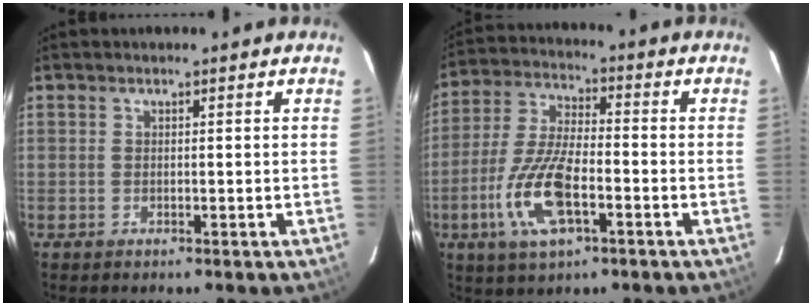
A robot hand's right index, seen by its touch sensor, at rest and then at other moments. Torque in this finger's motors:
{"motor_torque": [1.57, -0.57, 0.43, 0.11]}